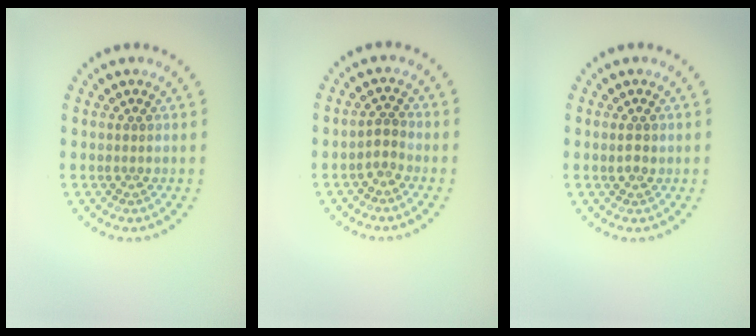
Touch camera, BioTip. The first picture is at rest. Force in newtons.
{"total": 1.4, "press": 1.0, "slide": 1.0}
{"total": 1.1, "press": 1.1, "slide": 0.3}